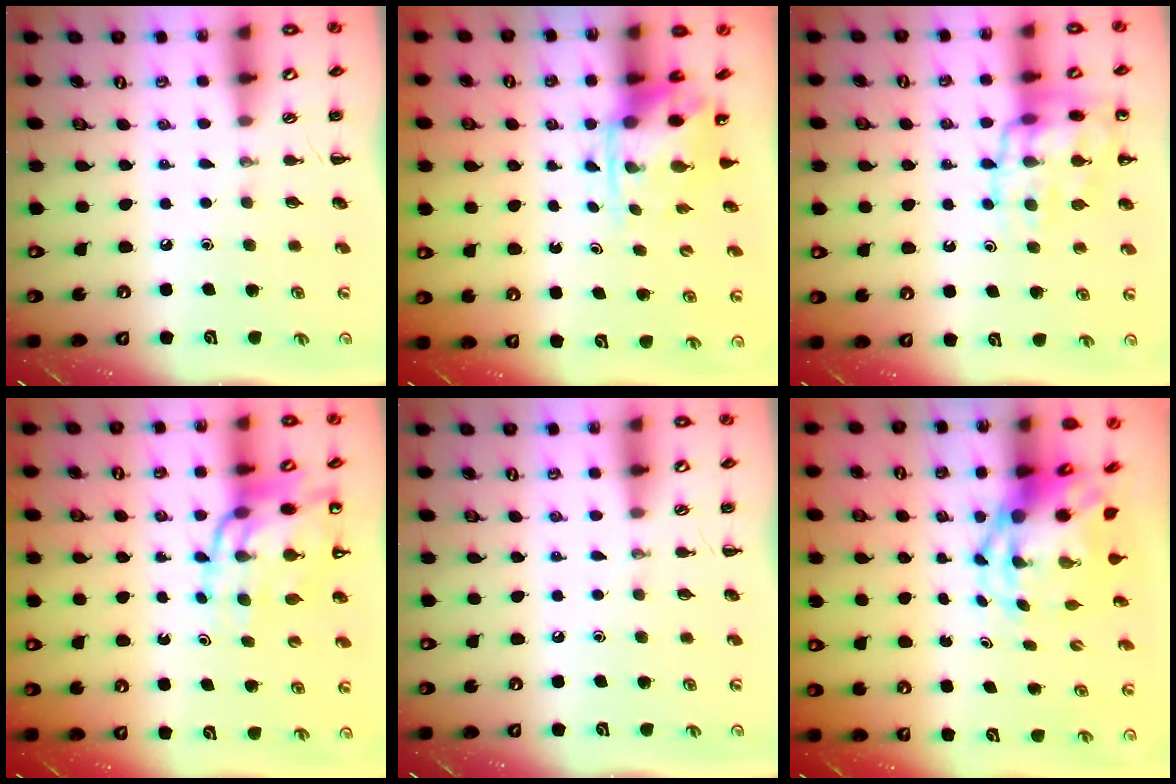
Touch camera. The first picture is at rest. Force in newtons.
{"total": 4.0, "press": 3.9, "slide": 1.0}
{"total": 15.2, "press": 15.1, "slide": 1.6}
{"total": 14.1, "press": 13.6, "slide": 3.7}
{"total": 0.0}
{"total": 5.8, "press": 5.6, "slide": 1.5}